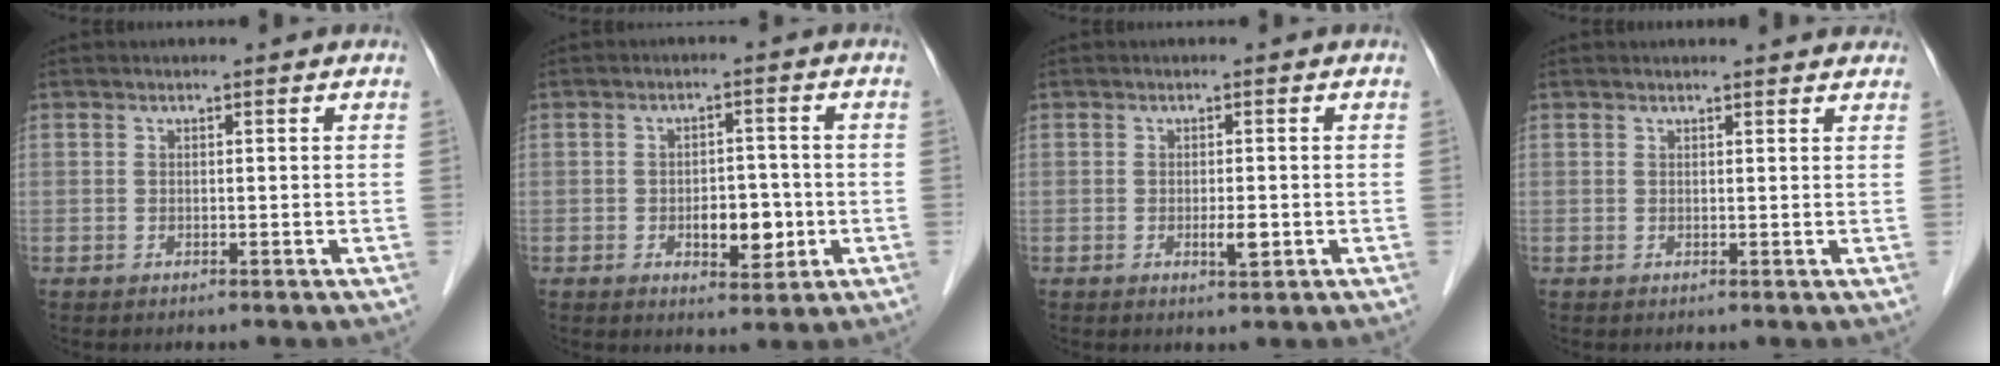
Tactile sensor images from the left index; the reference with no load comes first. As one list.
[{"total": 5.1, "force": [-1.3, 2.8, 4.1], "torque": [-0.056, 0.003, -0.013]}, {"total": 1.8, "force": [-0.5, 0.4, 1.7], "torque": [-0.029, -0.004, -0.006]}, {"total": 5.2, "force": [5.0, 0.8, 1.1], "torque": [-0.007, 0.013, 0.045]}]